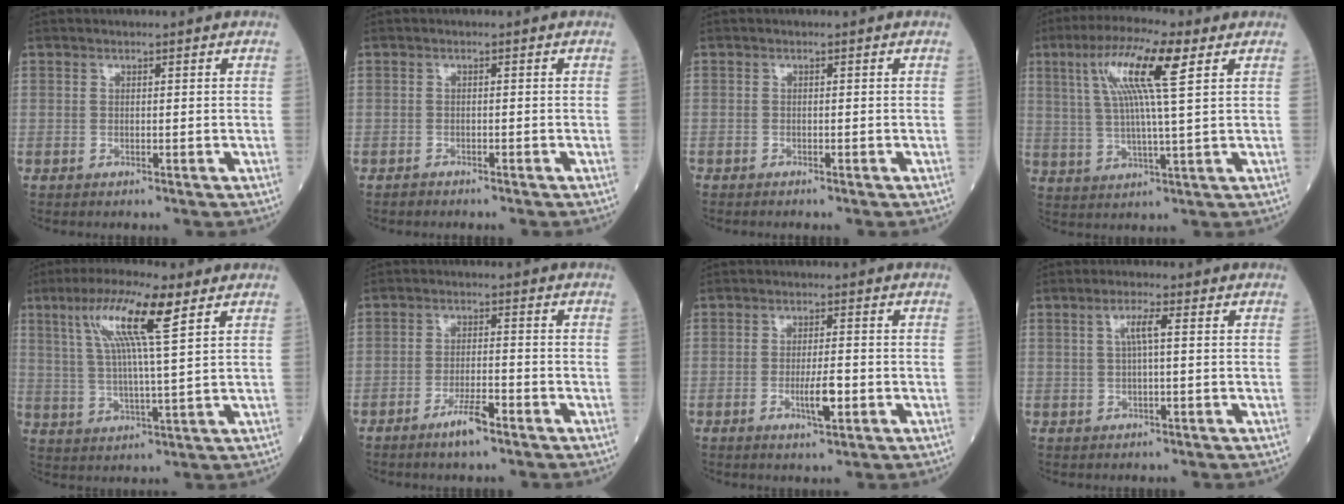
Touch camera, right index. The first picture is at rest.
{"total": 0.9, "force": [-0.8, 0.2, 0.1], "torque": [-0.005, 0.000, -0.016]}
{"total": 0.8, "force": [-0.8, 0.1, 0.2], "torque": [-0.007, -0.001, -0.014]}
{"total": 11.6, "force": [4.4, 0.2, 10.8], "torque": [-0.211, 0.018, 0.077]}
{"total": 11.5, "force": [5.3, 0.2, 10.2], "torque": [-0.199, 0.017, 0.096]}
{"total": 4.5, "force": [-3.0, 0.6, 3.4], "torque": [-0.065, -0.002, -0.054]}
{"total": 4.3, "force": [-1.3, 0.7, 4.0], "torque": [-0.073, -0.003, -0.020]}
{"total": 2.9, "force": [0.6, 0.1, 2.8], "torque": [-0.056, 0.006, 0.012]}